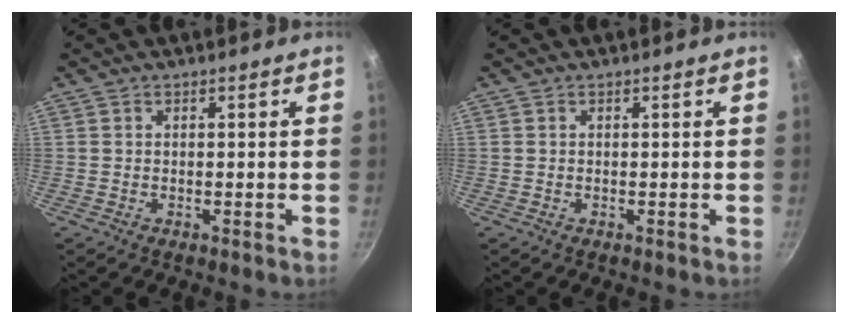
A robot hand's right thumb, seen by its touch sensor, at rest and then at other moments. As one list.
[{"total": 0.0}]